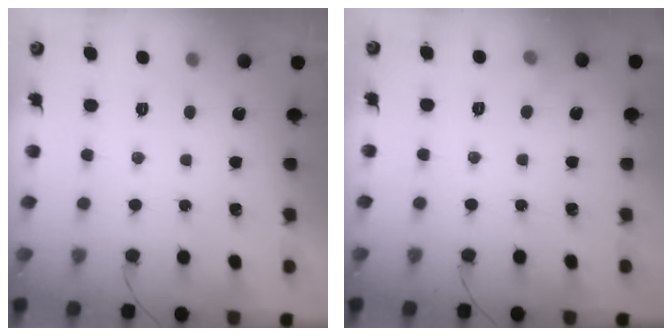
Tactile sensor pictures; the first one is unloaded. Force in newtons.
{"total": 4.3, "press": 4.0, "slide": 1.6}